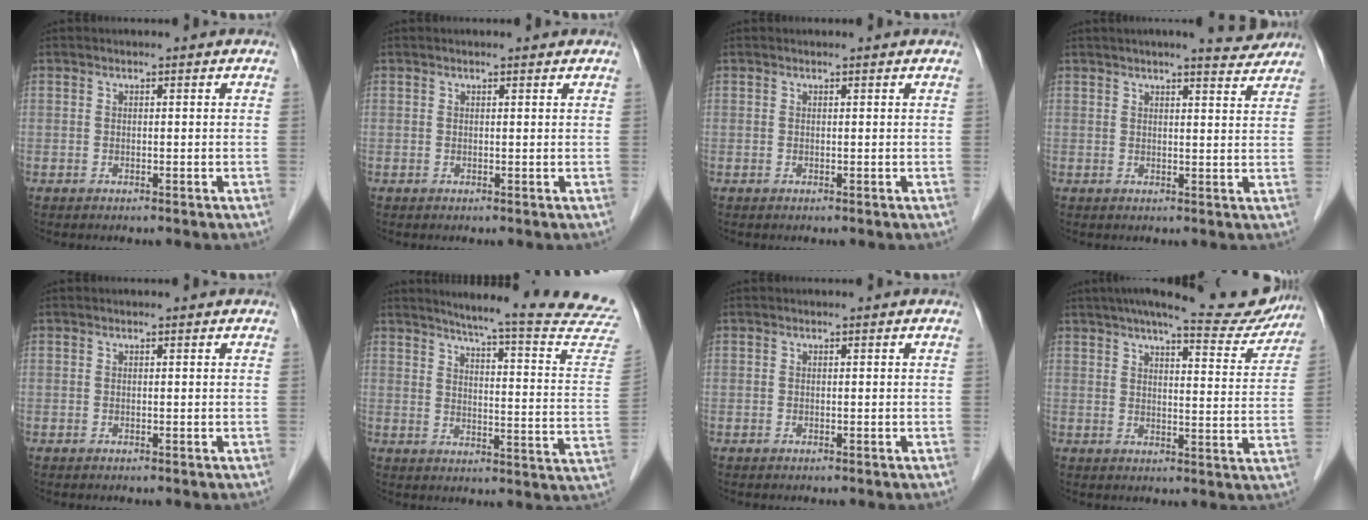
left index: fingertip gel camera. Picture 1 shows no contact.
{"total": 1.8, "force": [1.5, 0.5, 0.8], "torque": [-0.012, 0.011, 0.014]}
{"total": 0.9, "force": [0.9, 0.1, 0.1], "torque": [-0.009, 0.003, 0.008]}
{"total": 5.3, "force": [4.8, 0.5, 2.3], "torque": [-0.031, -0.001, 0.051]}
{"total": 0.0}
{"total": 23.3, "force": [21.5, -0.9, 8.9], "torque": [-0.121, -0.112, 0.246]}
{"total": 0.0}
{"total": 16.2, "force": [14.4, 2.6, 6.9], "torque": [-0.089, -0.008, 0.175]}